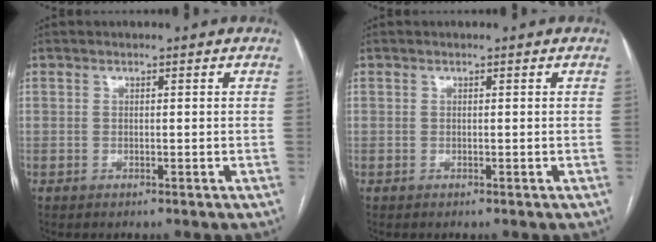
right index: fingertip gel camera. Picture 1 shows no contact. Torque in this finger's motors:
{"motor_torque": [0.00, 0.00, 0.00, 0.00]}